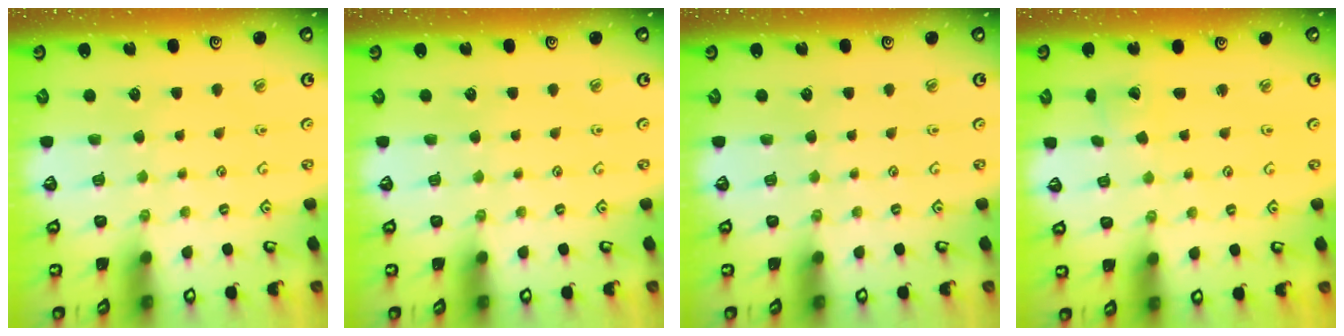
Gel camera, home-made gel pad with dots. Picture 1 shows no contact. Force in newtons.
{"total": 0.0}
{"total": 0.0}
{"total": 2.0, "press": 2.0, "slide": 0.2}